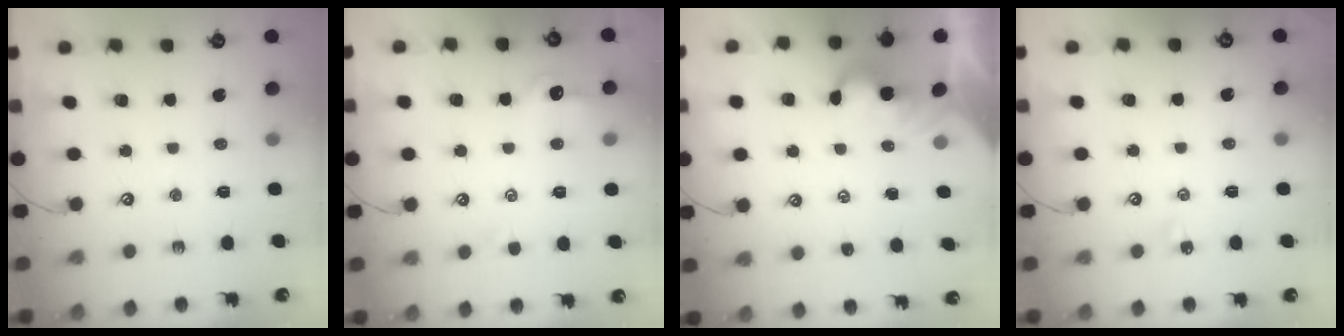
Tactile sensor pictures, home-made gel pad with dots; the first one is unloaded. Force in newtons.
{"total": 2.3, "press": 2.3, "slide": 0.4}
{"total": 1.9, "press": 1.8, "slide": 0.5}
{"total": 2.6, "press": 2.6, "slide": 0.5}